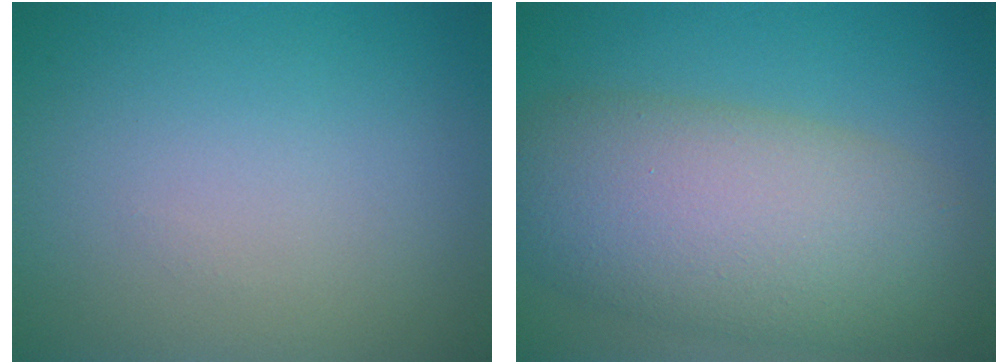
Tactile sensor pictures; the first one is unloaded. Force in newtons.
{"total": 10.0, "press": 9.9, "slide": 0.8}